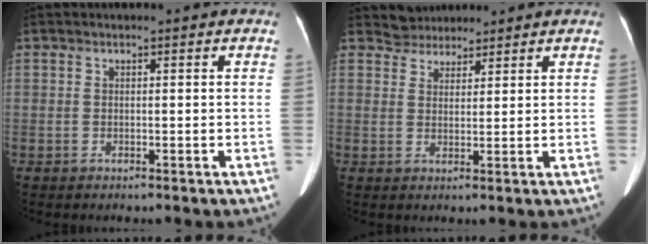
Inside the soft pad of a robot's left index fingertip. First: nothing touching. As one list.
[{"total": 3.2, "force": [2.9, 1.3, -0.5], "torque": [0.008, 0.017, 0.049]}]